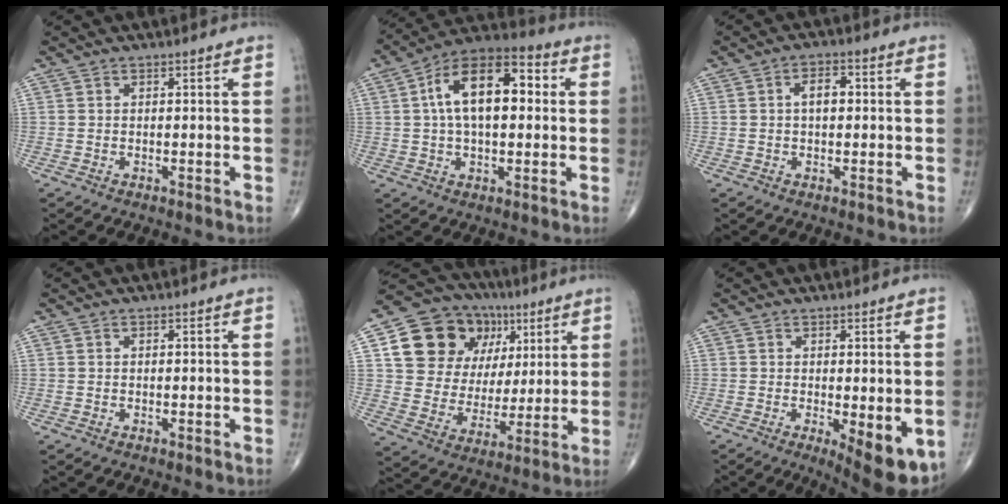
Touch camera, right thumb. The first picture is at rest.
{"total": 16.1, "force": [2.4, 8.5, 13.5], "torque": [-0.214, 0.031, 0.031]}
{"total": 4.0, "force": [0.4, 2.2, 3.2], "torque": [-0.051, 0.010, 0.002]}
{"total": 0.0}
{"total": 19.7, "force": [7.2, 15.7, 9.5], "torque": [-0.117, 0.015, 0.136]}
{"total": 8.5, "force": [-2.3, 2.6, 7.8], "torque": [-0.099, -0.022, -0.026]}